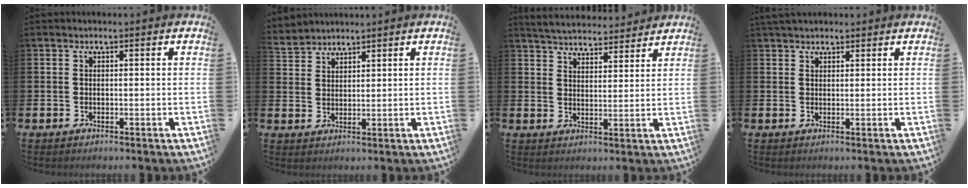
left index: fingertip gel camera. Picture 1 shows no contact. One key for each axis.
{"total": 3.0, "fx": 2.9, "fy": 0.4, "fz": -0.5, "tx": 0.004, "ty": -0.013, "tz": 0.056}
{"total": 4.9, "fx": 4.9, "fy": 0.7, "fz": 0.2, "tx": -0.020, "ty": -0.032, "tz": 0.086}
{"total": 2.2, "fx": 2.0, "fy": 0.8, "fz": 0.5, "tx": -0.004, "ty": -0.003, "tz": 0.035}